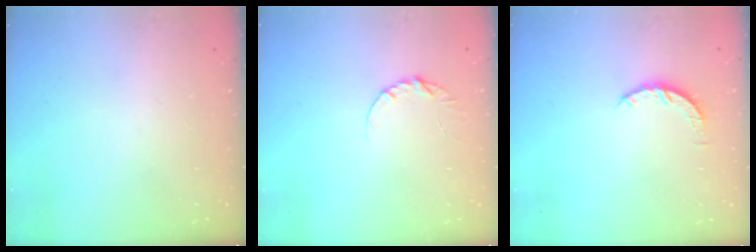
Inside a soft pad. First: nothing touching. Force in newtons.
{"total": 4.6, "press": 4.5, "slide": 0.5}
{"total": 4.3, "press": 4.3, "slide": 0.5}